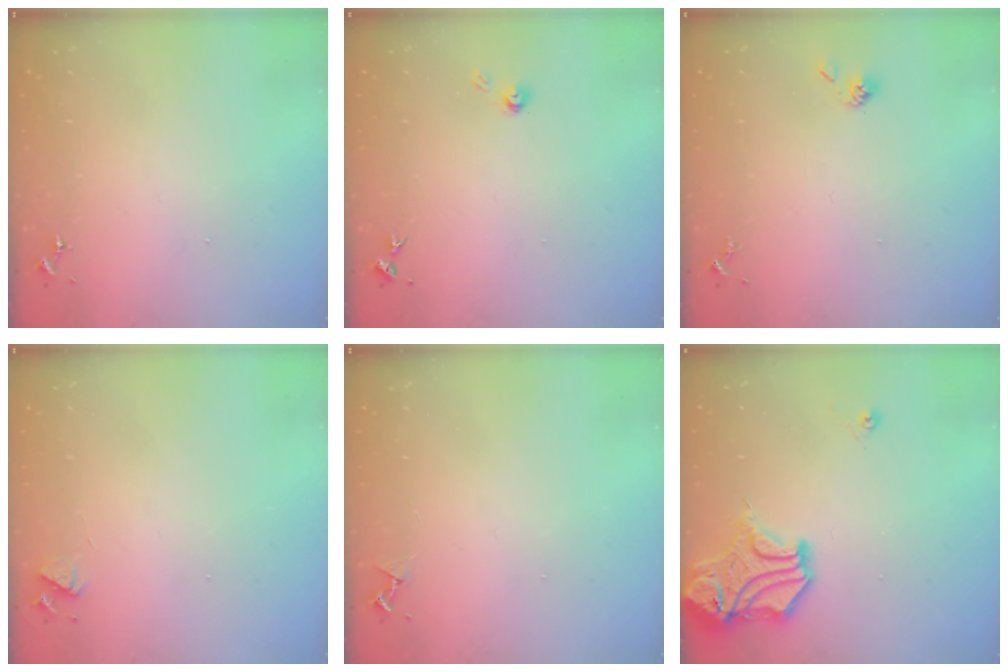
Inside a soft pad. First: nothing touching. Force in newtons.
{"total": 3.4, "press": 3.4, "slide": 0.5}
{"total": 3.9, "press": 3.8, "slide": 0.9}
{"total": 4.2, "press": 4.2, "slide": 0.5}
{"total": 3.5, "press": 3.5, "slide": 0.6}
{"total": 14.3, "press": 14.0, "slide": 2.5}